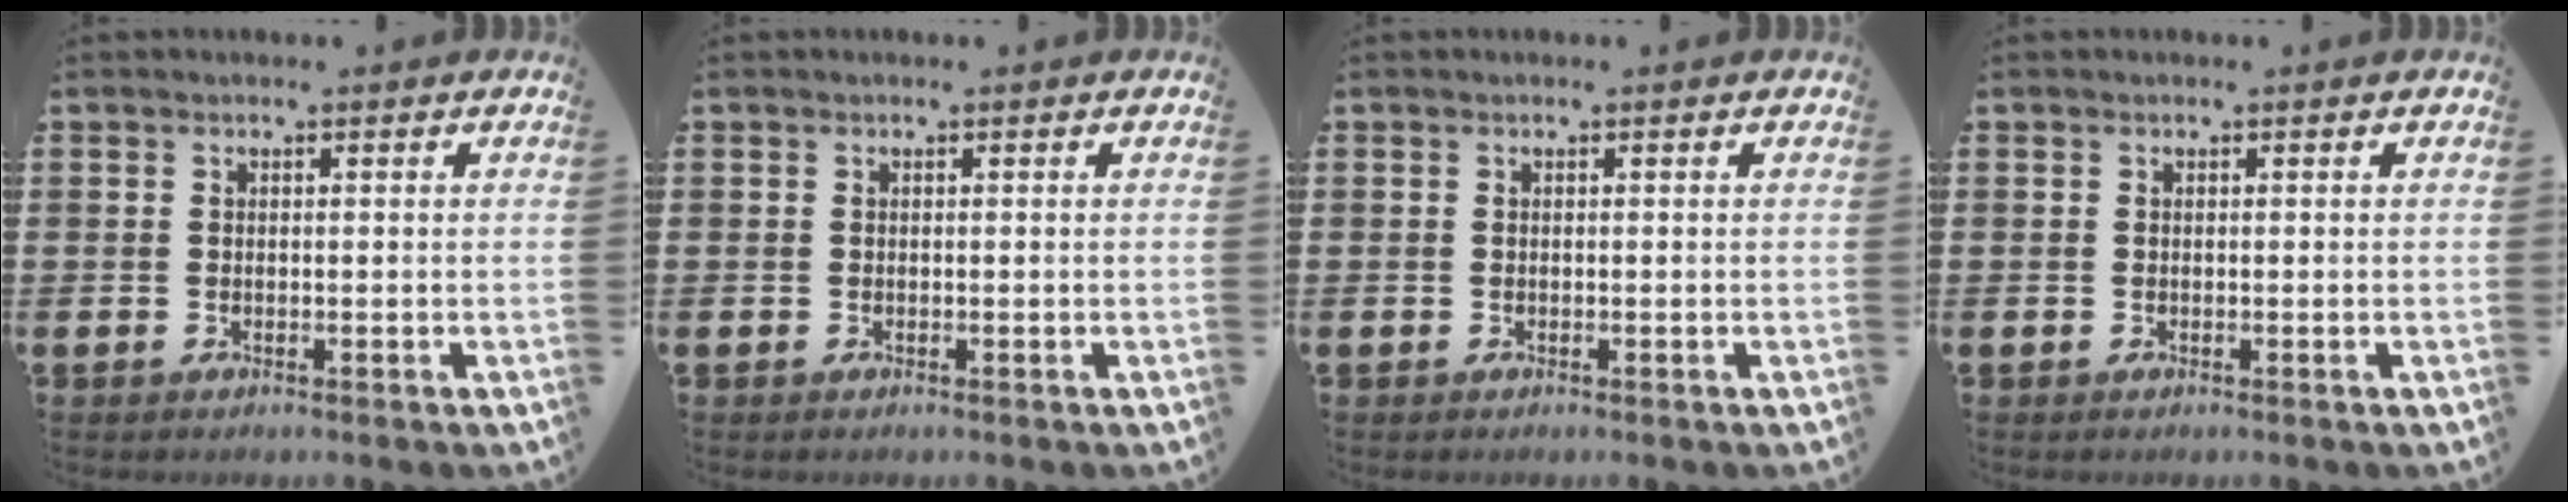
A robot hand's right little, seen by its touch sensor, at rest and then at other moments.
{"total": 0.0}
{"total": 0.0}
{"total": 0.0}